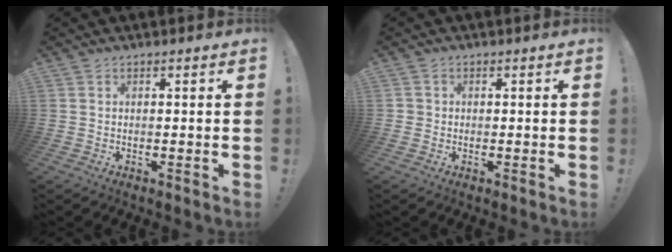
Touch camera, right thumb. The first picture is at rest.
{"total": 1.2, "force": [-0.1, 1.2, 0.3], "torque": [-0.012, 0.006, 0.000]}